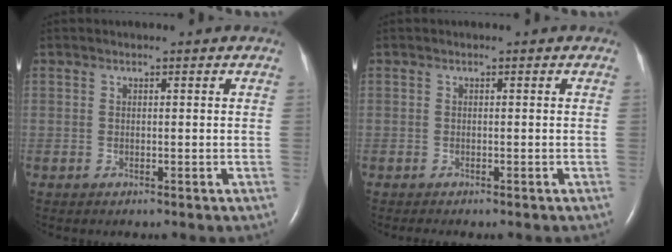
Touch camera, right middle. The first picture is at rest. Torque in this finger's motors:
{"motor_torque": [0.10, -0.09, 0.00, 0.03]}